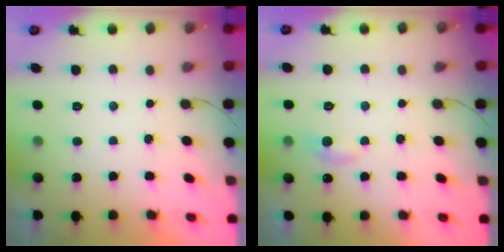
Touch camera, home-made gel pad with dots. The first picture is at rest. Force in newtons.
{"total": 4.9, "press": 4.8, "slide": 0.6}